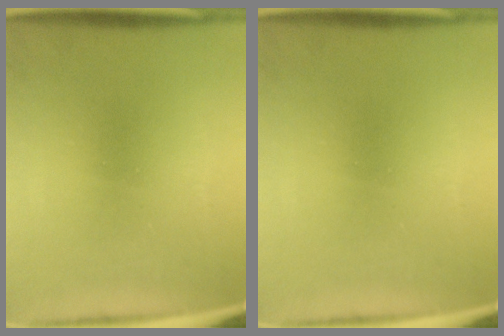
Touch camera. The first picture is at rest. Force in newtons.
{"total": 0.0}